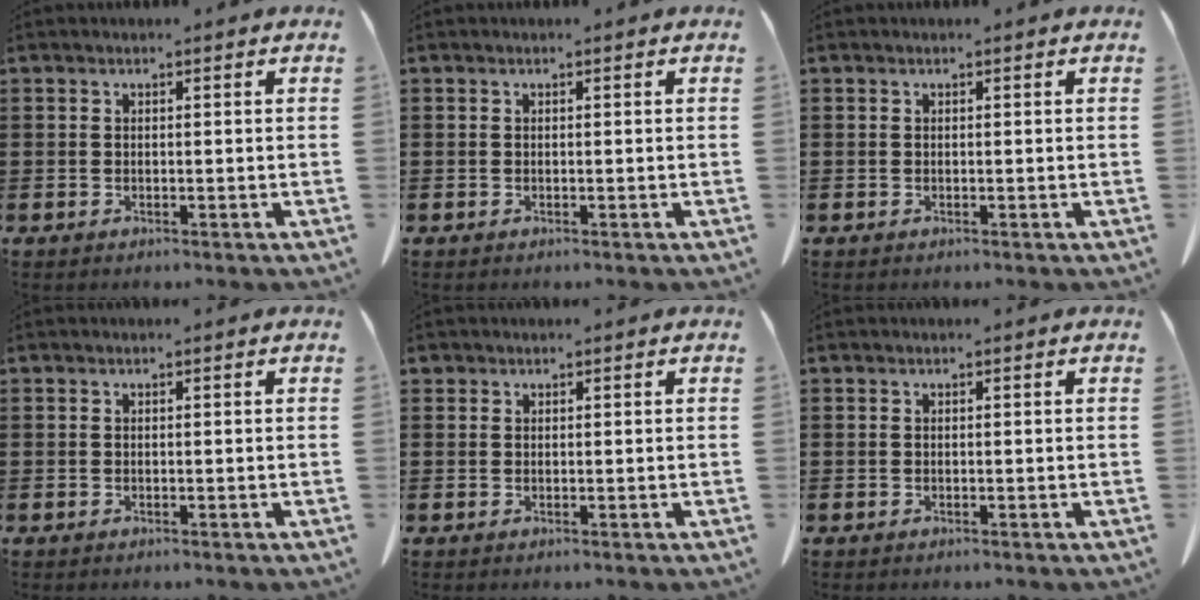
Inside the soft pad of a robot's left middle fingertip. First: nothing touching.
{"total": 0.0}
{"total": 0.0}
{"total": 0.0}
{"total": 0.7, "force": [0.6, 0.5, 0.1], "torque": [-0.005, 0.003, 0.011]}
{"total": 0.0}